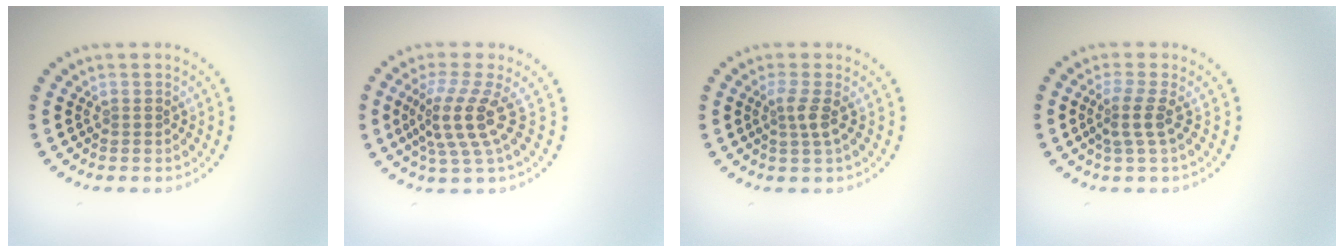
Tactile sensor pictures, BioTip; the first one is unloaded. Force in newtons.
{"total": 4.0, "press": 2.7, "slide": 2.9}
{"total": 1.8, "press": 1.3, "slide": 1.2}
{"total": 2.2, "press": 1.5, "slide": 1.6}